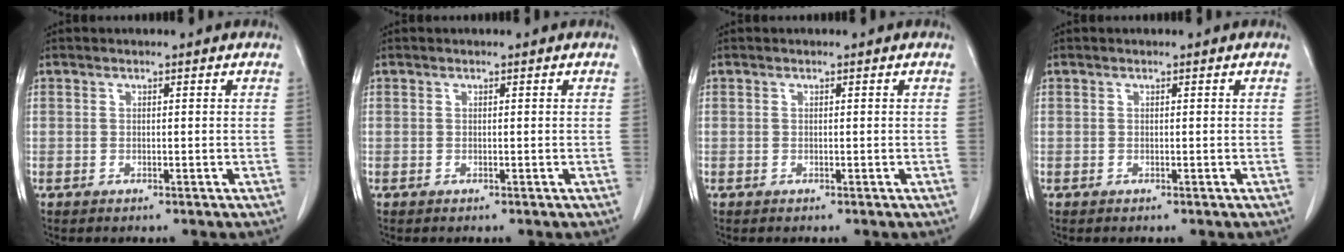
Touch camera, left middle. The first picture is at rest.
{"total": 0.0}
{"total": 0.0}
{"total": 0.0}